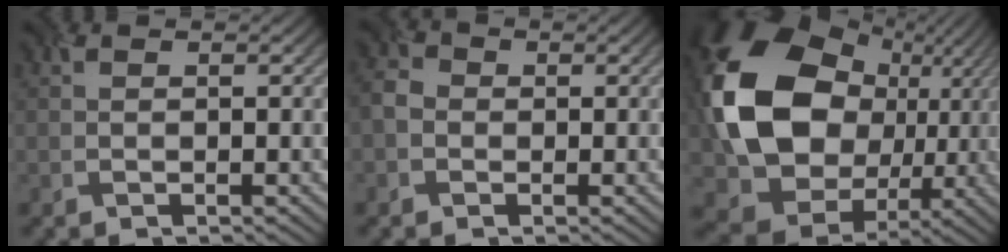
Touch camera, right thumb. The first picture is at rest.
{"total": 1.9, "force": [-0.9, 1.6, 0.4], "torque": [-0.013, 0.001, -0.029]}
{"total": 16.7, "force": [1.8, 13.6, 9.5], "torque": [-0.193, -0.032, 0.040]}